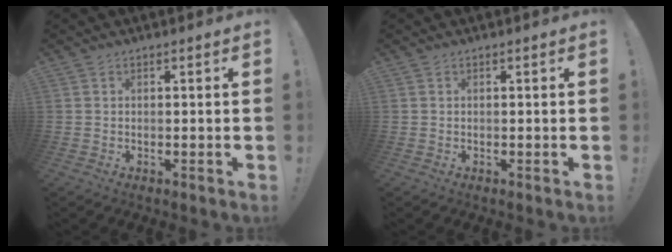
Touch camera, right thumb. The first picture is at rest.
{"total": 0.0}